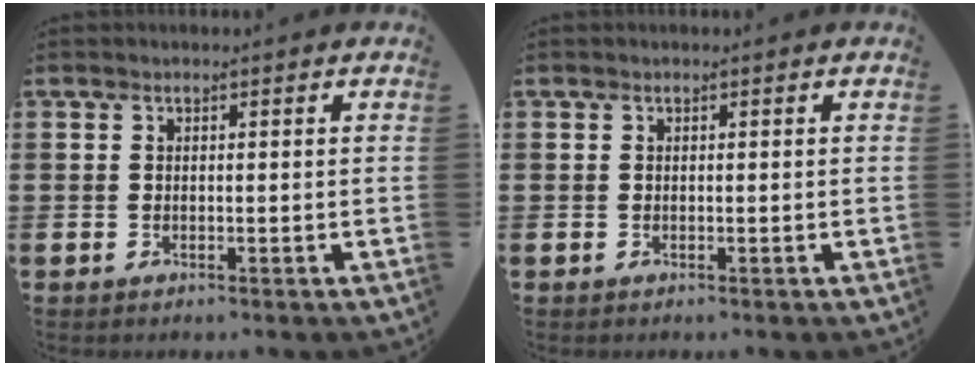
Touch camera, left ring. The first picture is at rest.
{"total": 0.0}